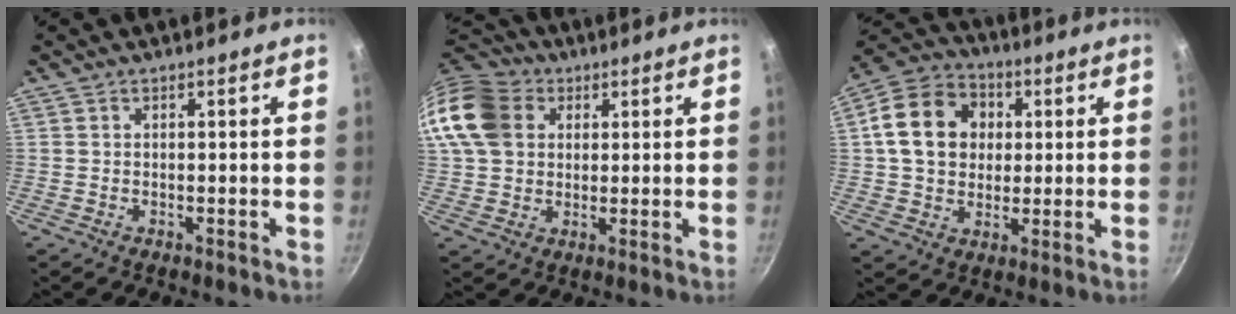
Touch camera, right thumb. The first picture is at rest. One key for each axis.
{"total": 16.8, "fx": 5.4, "fy": 13.3, "fz": 8.9, "tx": -0.187, "ty": 0.017, "tz": 0.091}
{"total": 15.2, "fx": 2.7, "fy": 12.2, "fz": 8.7, "tx": -0.129, "ty": 0.019, "tz": 0.034}